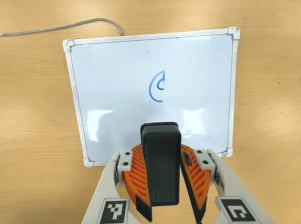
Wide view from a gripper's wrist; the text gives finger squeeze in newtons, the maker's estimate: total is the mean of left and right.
{"total": 10.6, "left": 10.2, "right": 11.0}